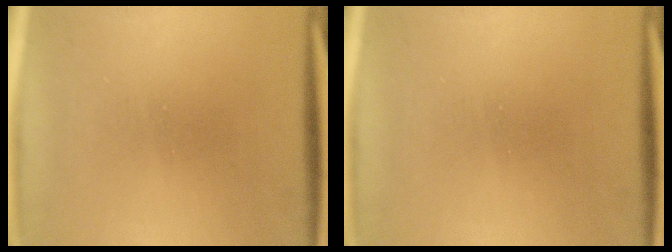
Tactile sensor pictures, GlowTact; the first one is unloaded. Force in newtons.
{"total": 0.0}